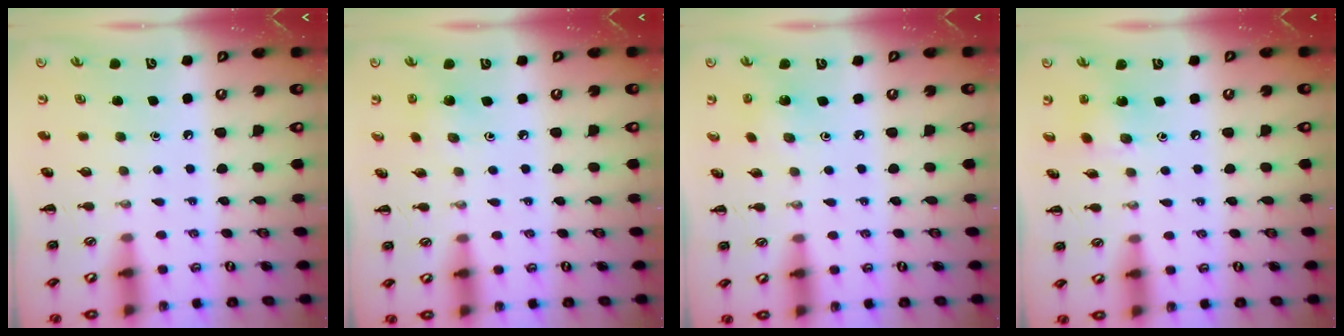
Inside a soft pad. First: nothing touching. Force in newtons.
{"total": 3.5, "press": 3.3, "slide": 1.1}
{"total": 2.4, "press": 2.2, "slide": 0.8}
{"total": 2.9, "press": 2.8, "slide": 0.5}